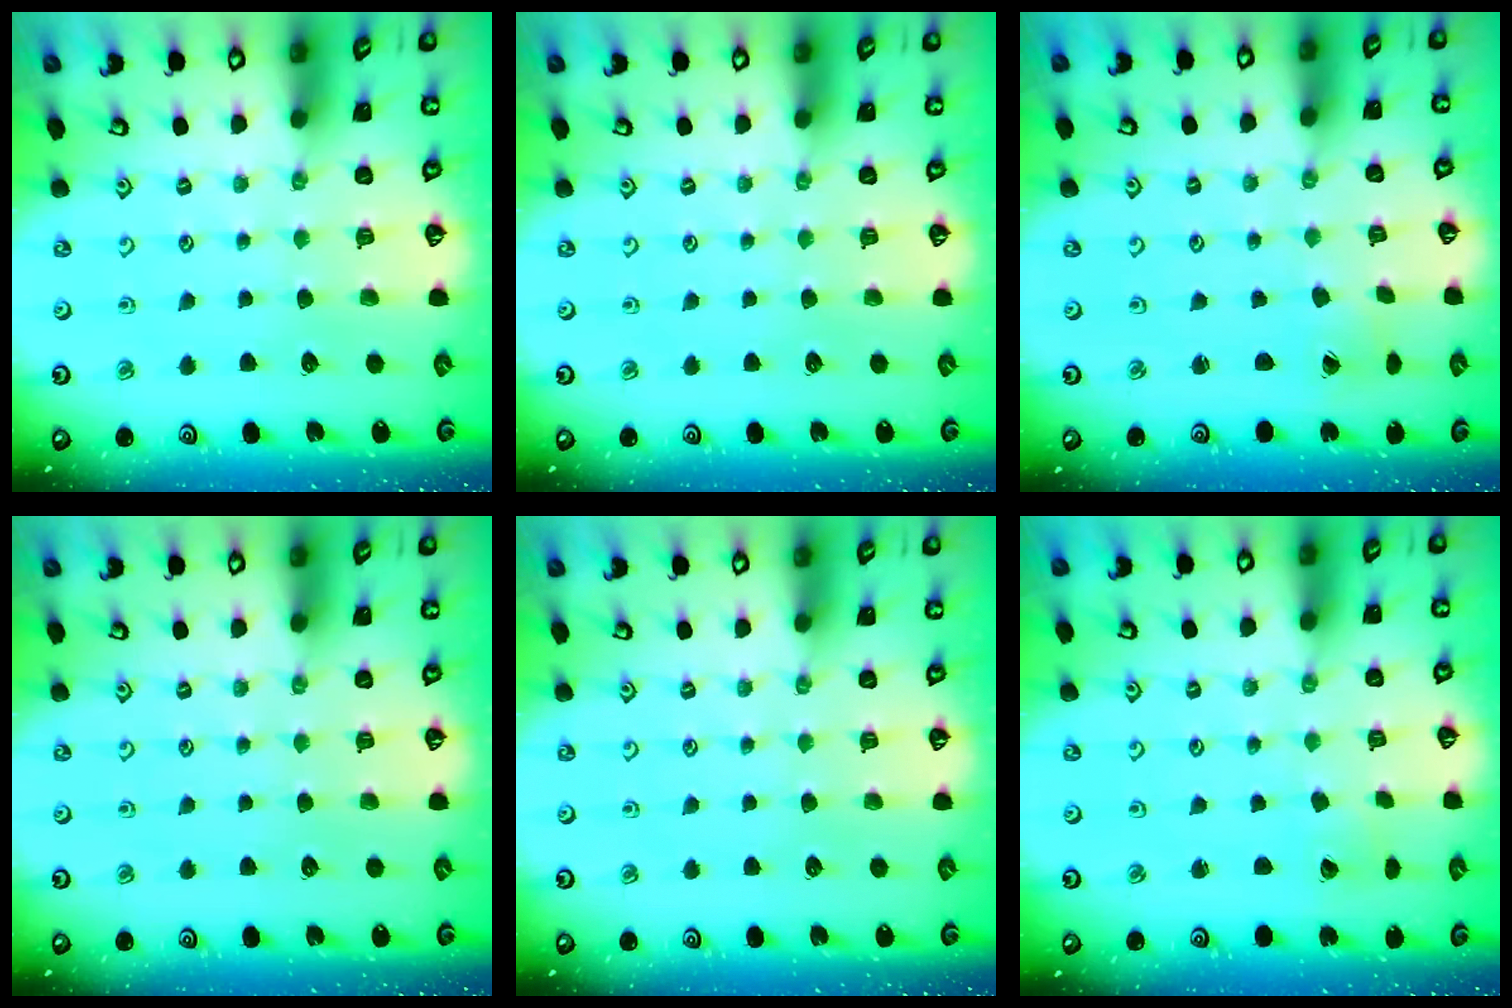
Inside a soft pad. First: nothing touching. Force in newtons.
{"total": 0.0}
{"total": 1.4, "press": 1.4, "slide": 0.3}
{"total": 0.0}
{"total": 0.0}
{"total": 2.1, "press": 2.1, "slide": 0.2}